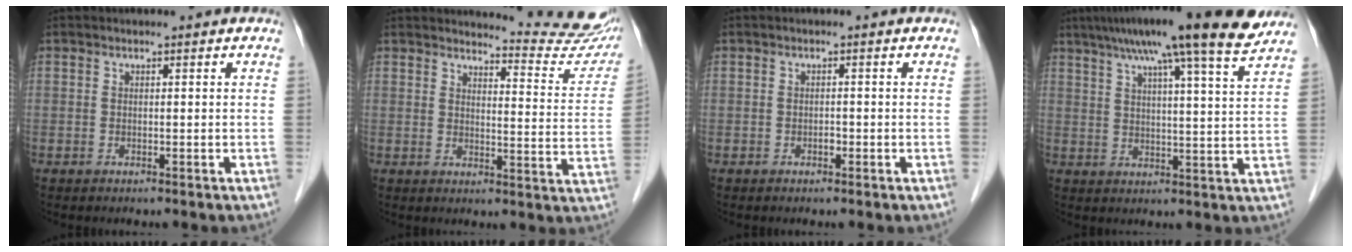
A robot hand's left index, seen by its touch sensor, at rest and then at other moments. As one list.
[{"total": 12.6, "force": [12.4, 0.5, 2.0], "torque": [-0.013, -0.083, 0.126]}, {"total": 0.7, "force": [-0.4, 0.3, 0.4], "torque": [-0.008, 0.002, -0.006]}, {"total": 17.9, "force": [13.9, 0.0, 11.2], "torque": [-0.178, 0.028, 0.186]}]